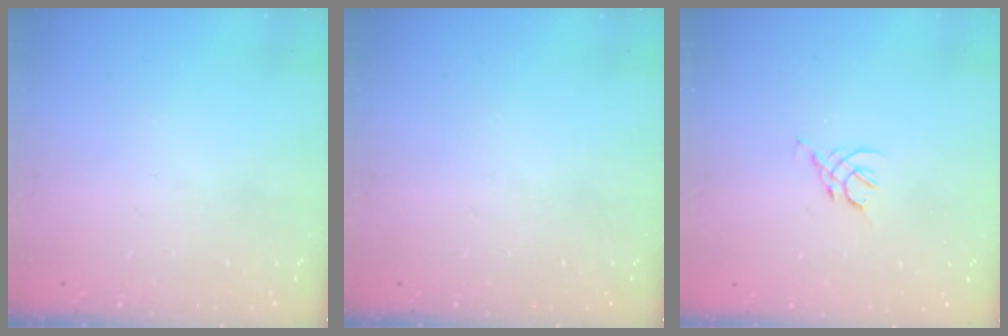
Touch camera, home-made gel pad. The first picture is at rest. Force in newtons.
{"total": 0.0}
{"total": 2.5, "press": 2.5, "slide": 0.7}